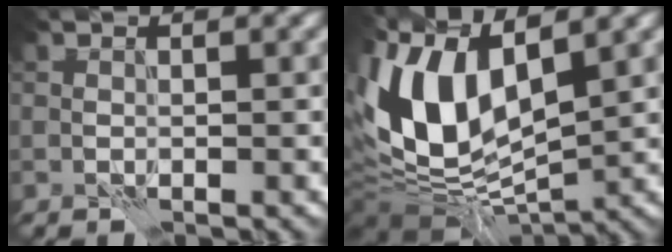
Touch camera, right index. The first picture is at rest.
{"total": 13.3, "force": [1.4, 7.1, 11.2], "torque": [-0.226, 0.007, 0.016]}